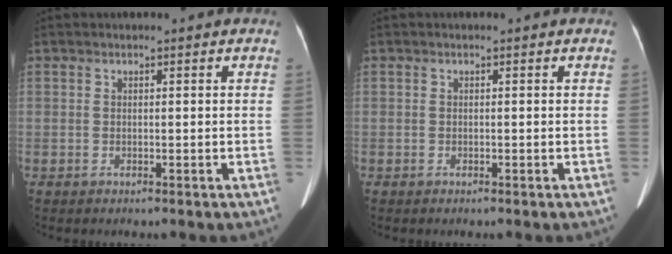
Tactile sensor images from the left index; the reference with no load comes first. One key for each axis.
{"total": 0.0}